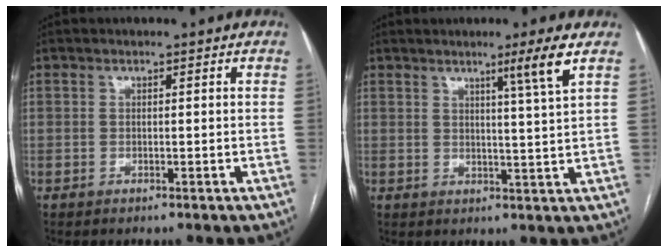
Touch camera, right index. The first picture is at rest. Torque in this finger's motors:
{"motor_torque": [0.06, 0.07, 0.07, 0.06]}